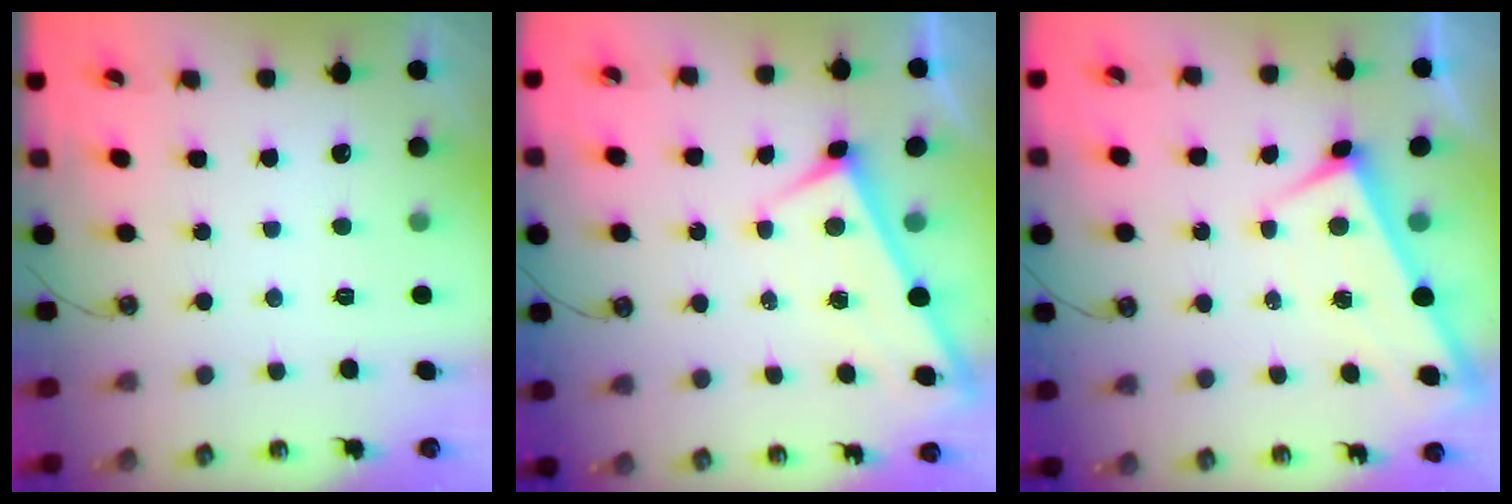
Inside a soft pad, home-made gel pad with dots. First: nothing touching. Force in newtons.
{"total": 1.3, "press": 1.3, "slide": 0.5}
{"total": 1.8, "press": 1.8, "slide": 0.1}